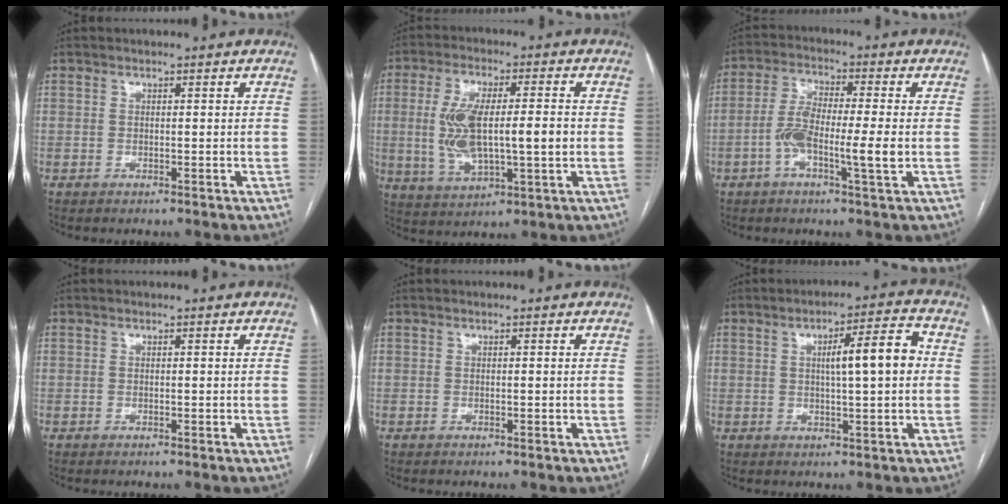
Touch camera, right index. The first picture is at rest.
{"total": 12.6, "force": [-0.3, 3.9, 12.0], "torque": [-0.241, 0.010, 0.003]}
{"total": 8.7, "force": [-1.9, 0.9, 8.4], "torque": [-0.163, 0.008, -0.042]}
{"total": 0.0}
{"total": 0.0}
{"total": 8.1, "force": [0.9, 0.9, 8.0], "torque": [-0.121, 0.017, 0.014]}